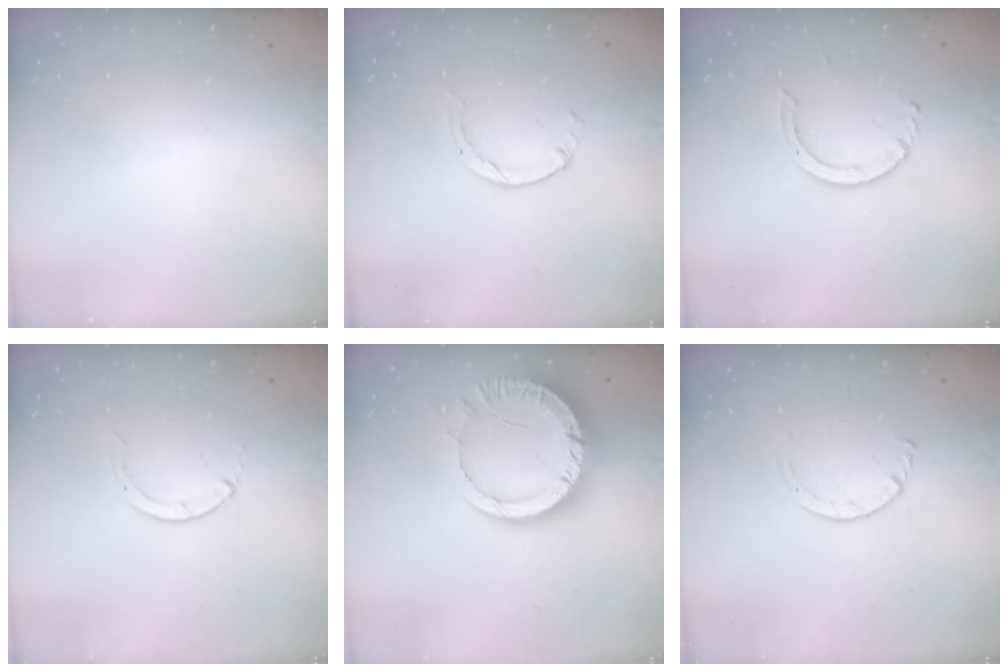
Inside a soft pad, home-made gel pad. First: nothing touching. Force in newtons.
{"total": 0.5, "press": 0.5, "slide": 0.1}
{"total": 4.0, "press": 3.9, "slide": 0.5}
{"total": 0.0}
{"total": 14.2, "press": 14.1, "slide": 1.5}
{"total": 2.9, "press": 2.8, "slide": 0.3}